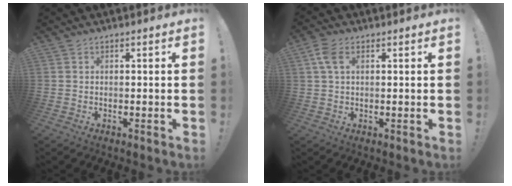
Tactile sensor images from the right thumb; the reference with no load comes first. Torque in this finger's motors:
{"motor_torque": [0.15, 0.15, 0.13, -0.06, 0.00]}